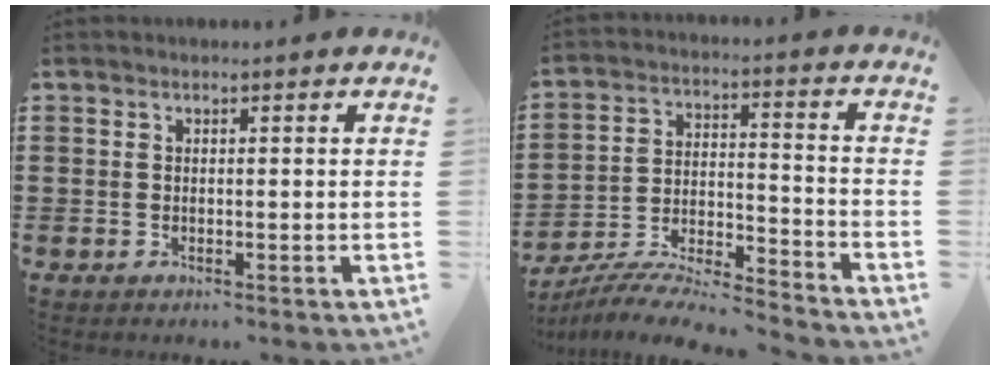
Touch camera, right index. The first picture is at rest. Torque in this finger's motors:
{"motor_torque": [-0.26, 1.54, -0.81, -0.21]}